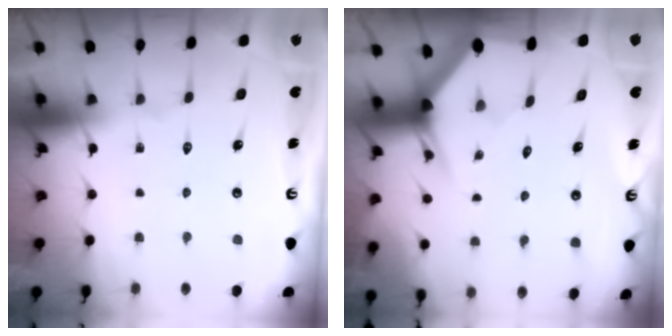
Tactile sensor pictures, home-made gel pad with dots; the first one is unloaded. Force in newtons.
{"total": 4.4, "press": 4.4, "slide": 0.4}